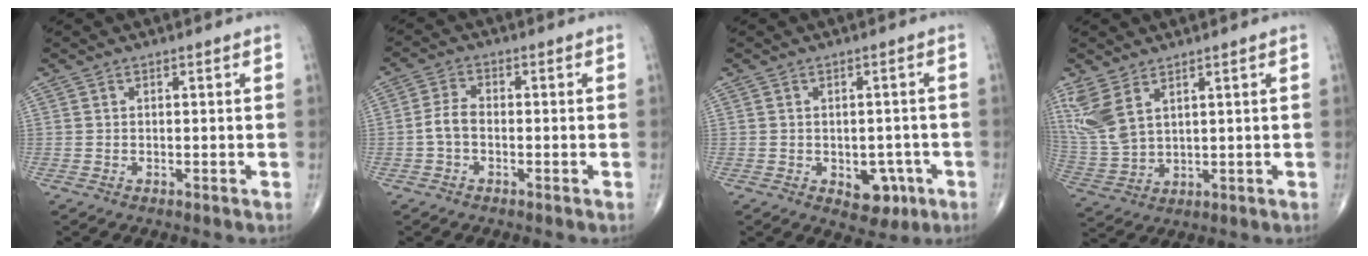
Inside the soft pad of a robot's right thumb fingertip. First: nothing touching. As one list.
[{"total": 3.5, "force": [-0.9, 2.1, 2.6], "torque": [-0.053, 0.014, -0.024]}, {"total": 5.9, "force": [-2.1, 4.0, 3.8], "torque": [-0.018, 0.009, -0.018]}, {"total": 9.0, "force": [4.8, 4.3, 6.2], "torque": [-0.145, -0.013, 0.114]}]